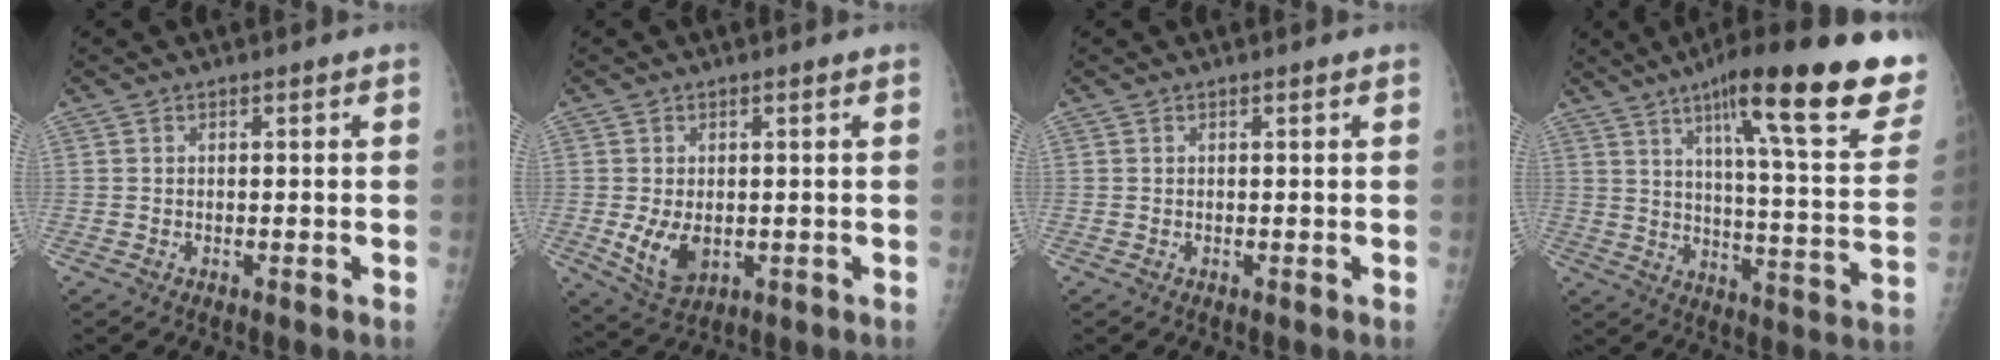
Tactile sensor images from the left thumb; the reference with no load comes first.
{"total": 6.2, "force": [-0.6, 3.9, 4.7], "torque": [-0.079, -0.015, 0.004]}
{"total": 0.0}
{"total": 27.7, "force": [16.5, 4.9, 21.7], "torque": [-0.280, -0.048, 0.233]}